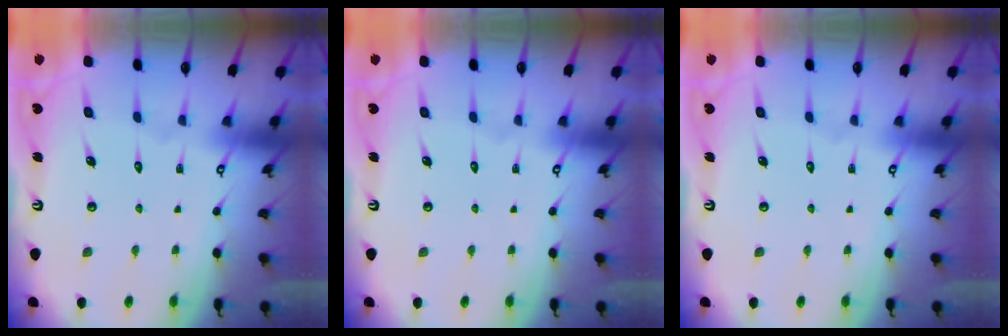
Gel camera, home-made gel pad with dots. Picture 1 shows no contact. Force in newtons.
{"total": 0.0}
{"total": 0.0}